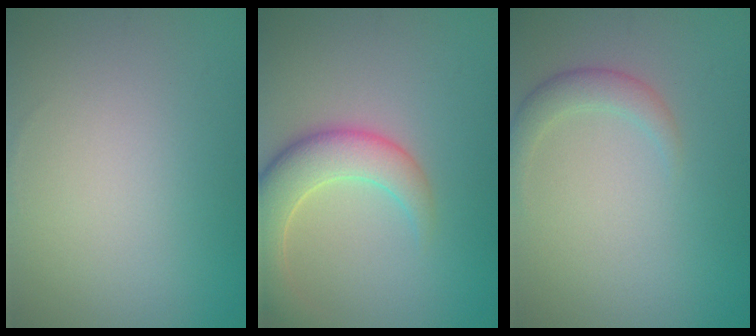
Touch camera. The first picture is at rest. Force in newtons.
{"total": 6.1, "press": 6.0, "slide": 0.6}
{"total": 2.0, "press": 2.0, "slide": 0.1}